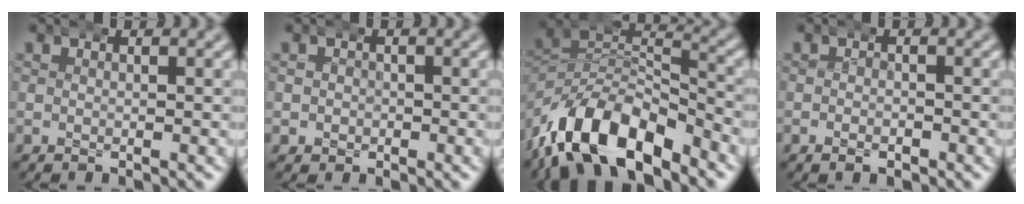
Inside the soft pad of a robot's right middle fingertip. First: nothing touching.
{"total": 1.1, "force": [-0.2, 1.1, -0.2], "torque": [0.005, 0.000, -0.003]}
{"total": 9.8, "force": [-4.9, 5.9, 6.1], "torque": [-0.111, -0.033, -0.071]}
{"total": 1.4, "force": [-0.9, 0.9, 0.6], "torque": [-0.008, -0.002, -0.015]}